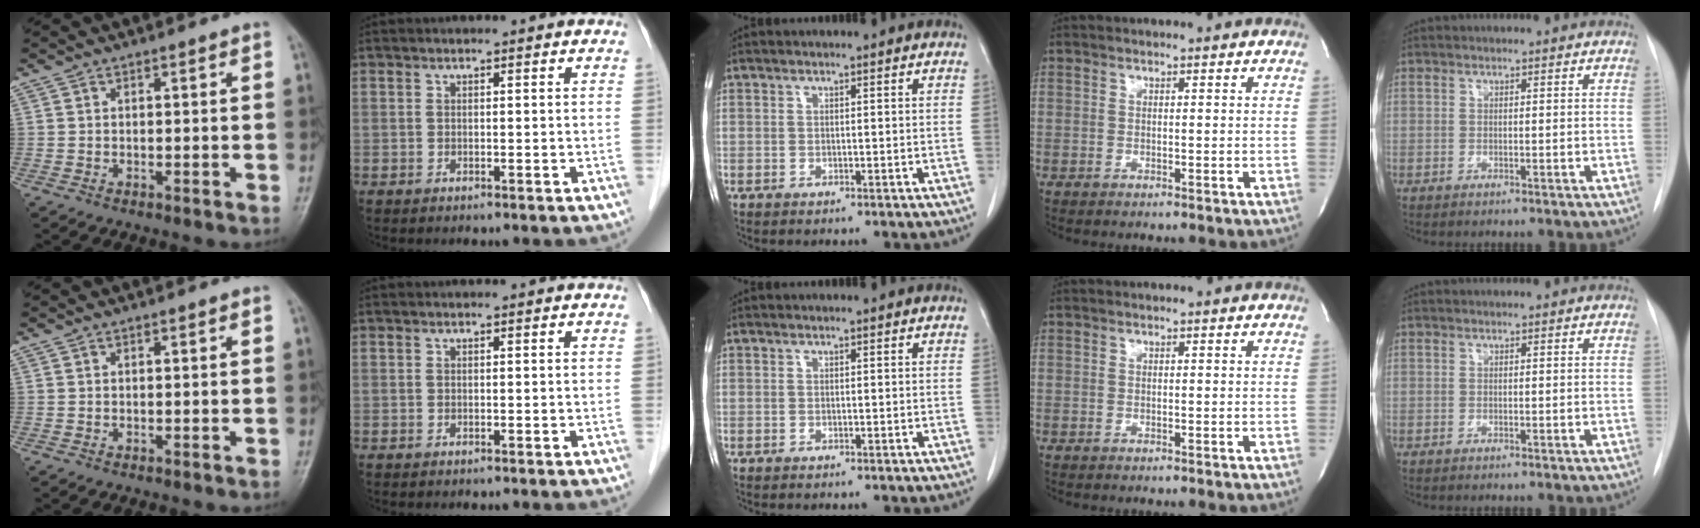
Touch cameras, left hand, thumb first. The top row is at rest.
{}